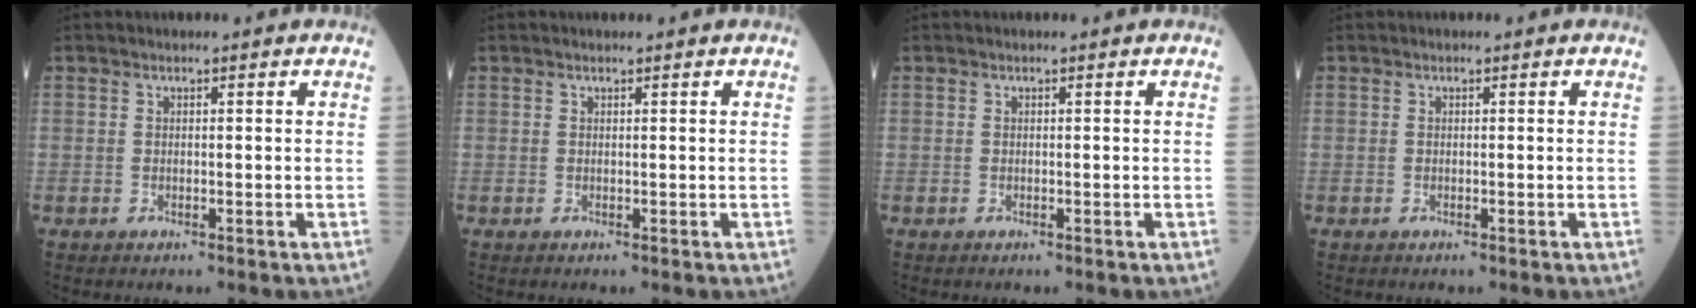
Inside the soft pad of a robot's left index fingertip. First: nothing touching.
{"total": 0.5, "force": [0.5, 0.0, 0.2], "torque": [-0.007, 0.005, 0.009]}
{"total": 0.0}
{"total": 0.0}